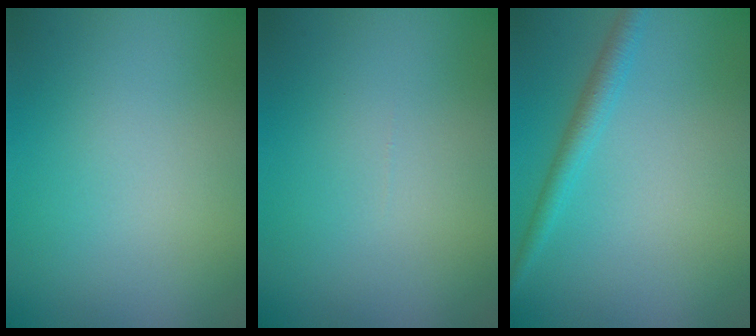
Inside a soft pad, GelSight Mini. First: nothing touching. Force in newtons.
{"total": 0.0}
{"total": 2.2, "press": 2.2, "slide": 0.1}